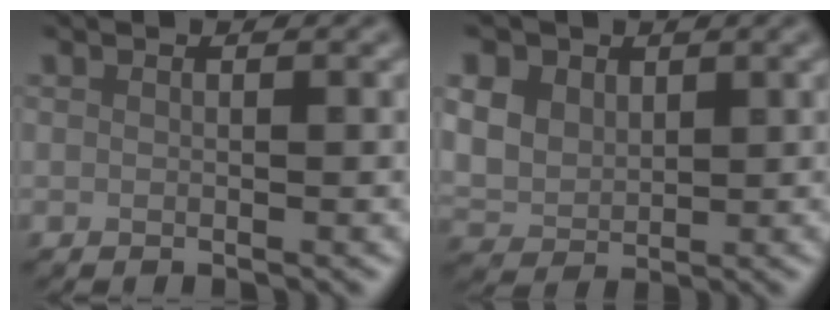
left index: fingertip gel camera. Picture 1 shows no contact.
{"total": 8.7, "force": [4.1, 6.4, 4.2], "torque": [-0.112, 0.028, 0.063]}